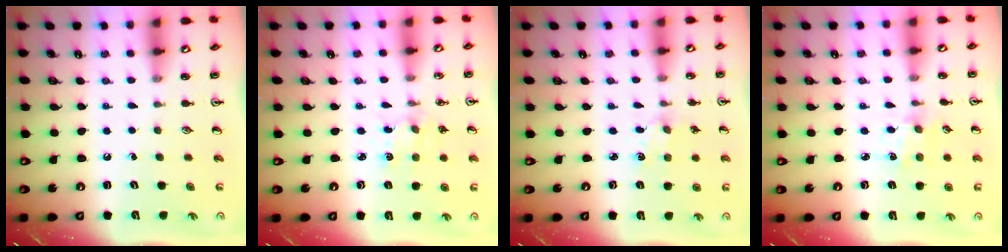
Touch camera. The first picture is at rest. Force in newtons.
{"total": 2.3, "press": 2.3, "slide": 0.4}
{"total": 2.9, "press": 2.9, "slide": 0.4}
{"total": 1.2, "press": 1.2, "slide": 0.2}